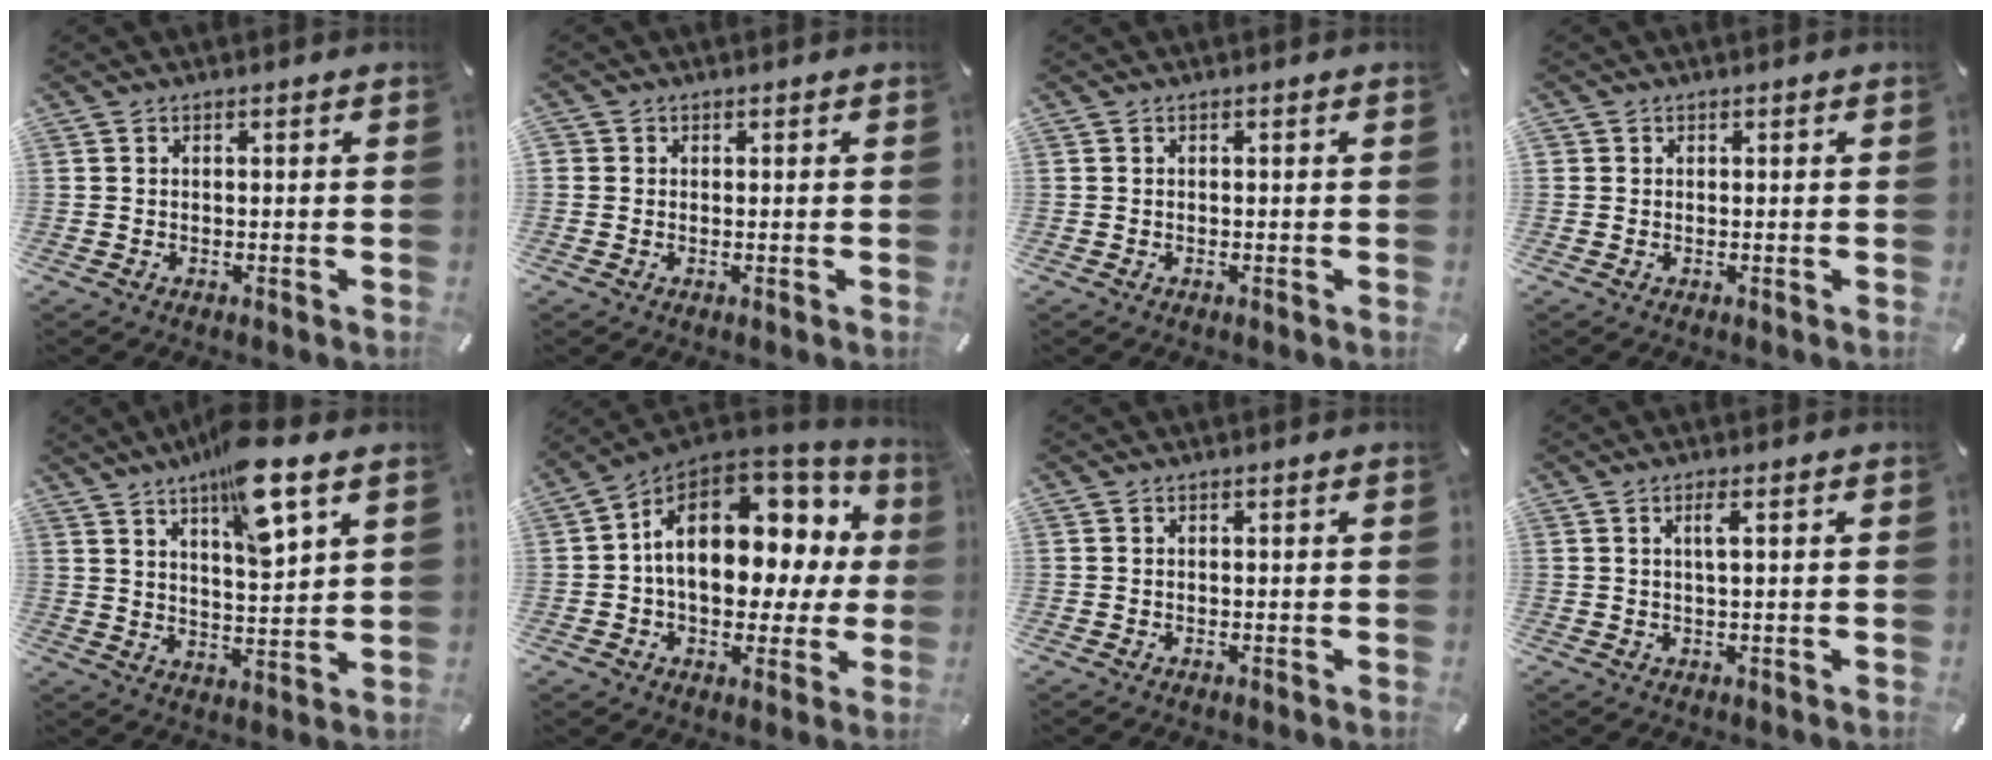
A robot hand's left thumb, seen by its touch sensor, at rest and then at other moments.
{"total": 0.9, "force": [-0.1, 0.9, 0.0], "torque": [0.001, 0.005, -0.005]}
{"total": 0.0}
{"total": 0.6, "force": [0.1, 0.6, 0.0], "torque": [0.003, 0.006, 0.000]}
{"total": 12.3, "force": [8.3, 3.0, 8.6], "torque": [-0.137, -0.040, 0.140]}
{"total": 18.5, "force": [3.7, 12.2, 13.3], "torque": [-0.199, -0.016, 0.067]}
{"total": 0.0}
{"total": 2.7, "force": [0.7, 0.3, 2.6], "torque": [-0.053, 0.002, 0.008]}